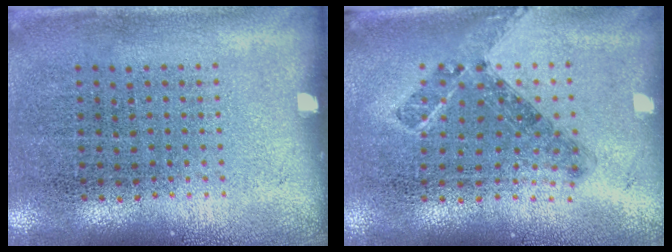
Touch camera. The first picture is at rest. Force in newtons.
{"total": 0.8, "press": 0.7, "slide": 0.4}